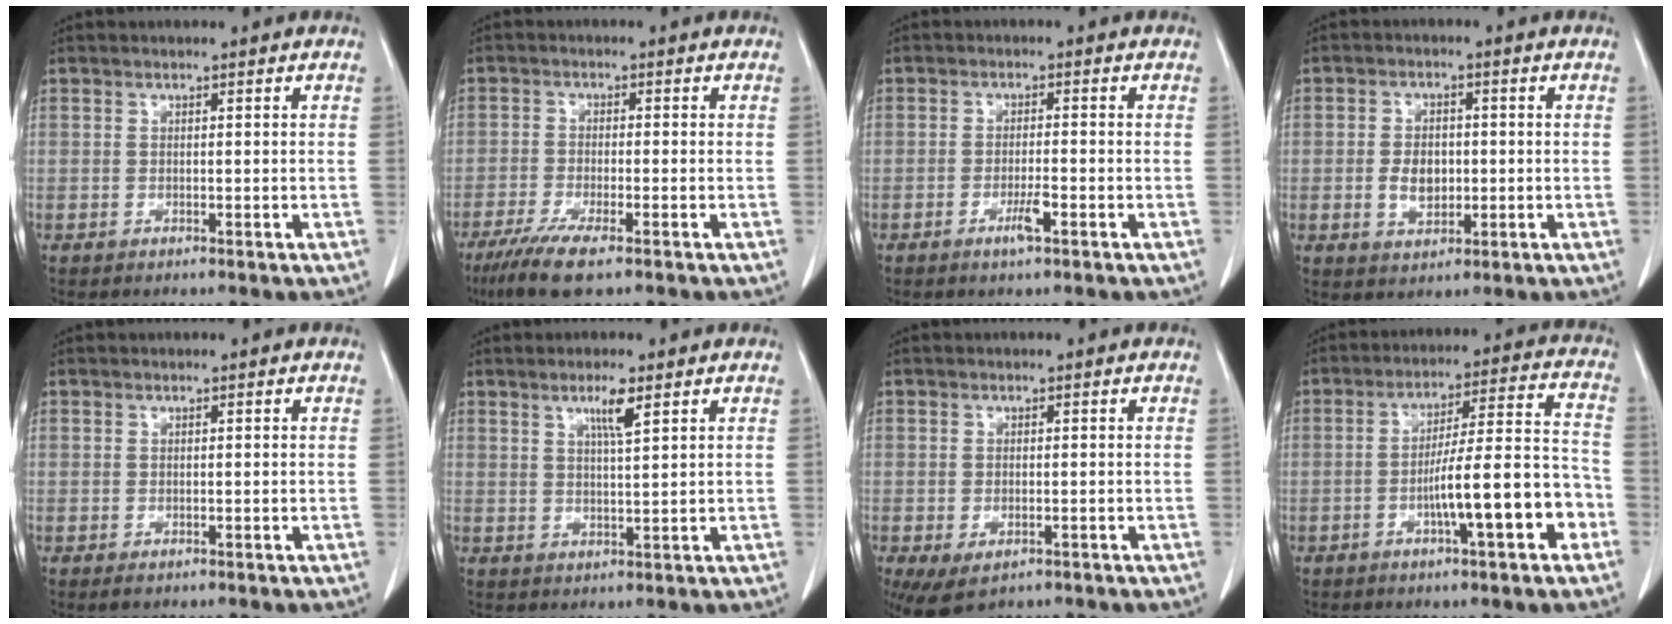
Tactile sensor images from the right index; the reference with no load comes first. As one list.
[{"total": 6.6, "force": [-4.3, 0.7, 4.9], "torque": [-0.095, -0.018, -0.078]}, {"total": 2.9, "force": [-1.5, 0.1, 2.4], "torque": [-0.045, -0.003, -0.027]}, {"total": 4.6, "force": [-0.6, 3.0, 3.5], "torque": [-0.066, 0.005, -0.003]}, {"total": 0.7, "force": [-0.2, 0.6, 0.3], "torque": [-0.003, 0.001, -0.001]}, {"total": 3.8, "force": [2.1, 0.0, 3.1], "torque": [-0.058, -0.004, 0.037]}, {"total": 5.2, "force": [-2.7, 2.6, 3.6], "torque": [-0.068, -0.013, -0.037]}, {"total": 12.7, "force": [-4.6, 1.2, 11.8], "torque": [-0.183, 0.018, -0.068]}]